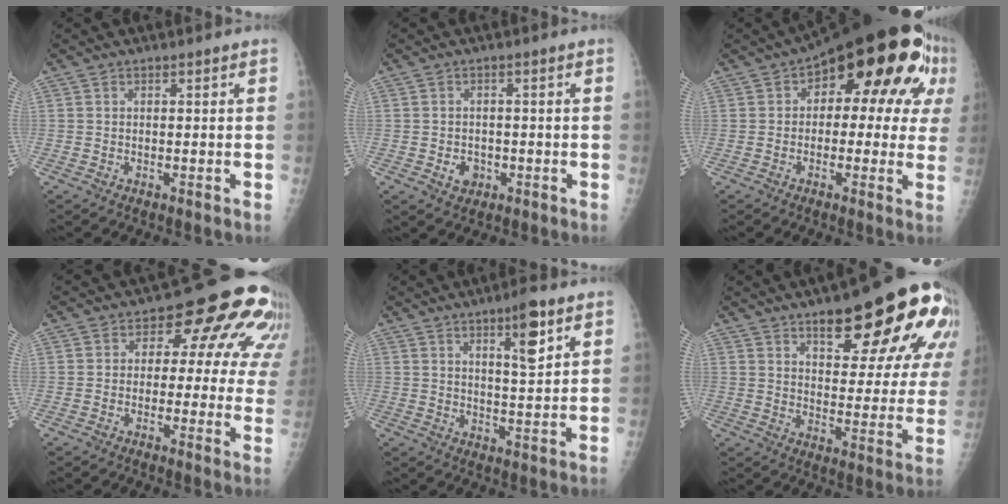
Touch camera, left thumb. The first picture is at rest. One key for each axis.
{"total": 3.1, "fx": -1.0, "fy": 2.6, "fz": 1.4, "tx": -0.010, "ty": 0.004, "tz": -0.010}
{"total": 17.9, "fx": 5.3, "fy": 8.9, "fz": 14.6, "tx": -0.140, "ty": 0.026, "tz": 0.056}
{"total": 15.4, "fx": 5.2, "fy": 9.1, "fz": 11.3, "tx": -0.080, "ty": 0.010, "tz": 0.041}
{"total": 7.6, "fx": 4.0, "fy": 1.7, "fz": 6.2, "tx": -0.088, "ty": -0.024, "tz": 0.063}
{"total": 23.3, "fx": 12.7, "fy": 8.0, "fz": 17.9, "tx": -0.197, "ty": -0.039, "tz": 0.172}